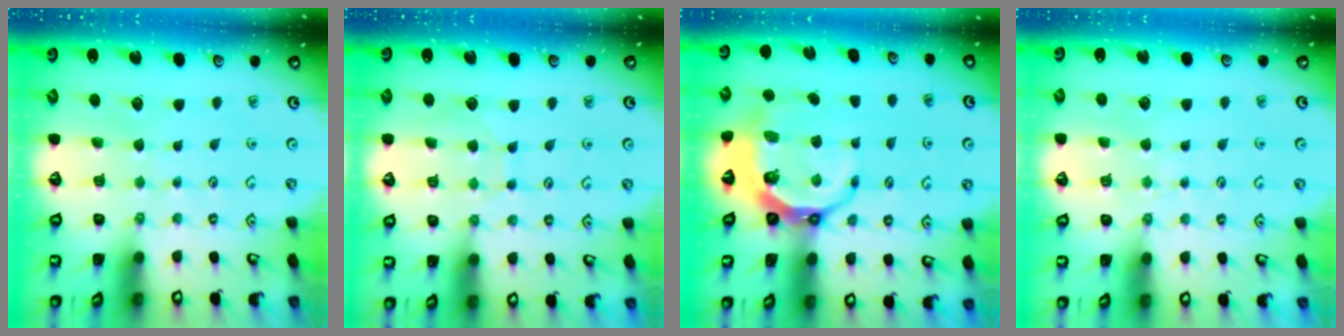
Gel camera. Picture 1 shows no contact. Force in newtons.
{"total": 5.1, "press": 5.0, "slide": 0.5}
{"total": 7.9, "press": 6.8, "slide": 4.0}
{"total": 4.7, "press": 4.6, "slide": 0.6}